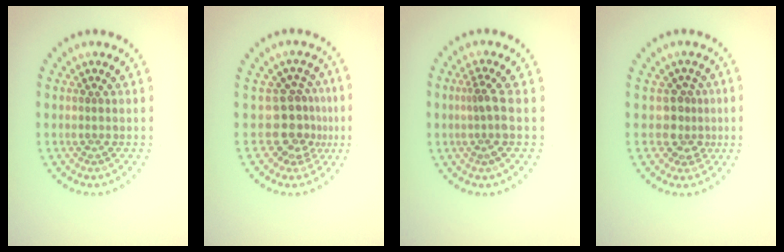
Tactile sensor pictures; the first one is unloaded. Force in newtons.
{"total": 3.3, "press": 2.4, "slide": 2.3}
{"total": 2.1, "press": 1.5, "slide": 1.4}
{"total": 2.4, "press": 1.8, "slide": 1.6}